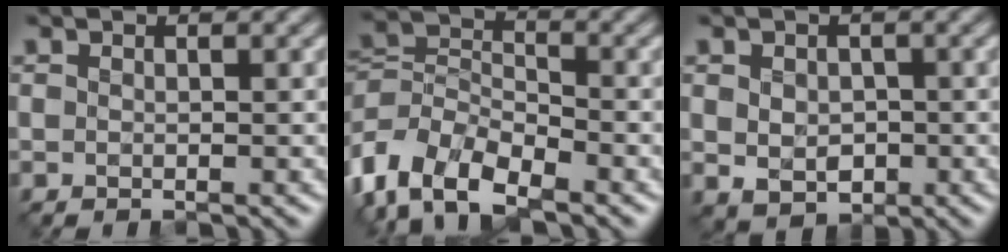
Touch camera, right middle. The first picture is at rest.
{"total": 8.2, "force": [-5.0, 4.4, 4.7], "torque": [-0.088, 0.001, -0.110]}
{"total": 2.8, "force": [-0.1, 2.2, 1.6], "torque": [-0.027, -0.005, 0.001]}